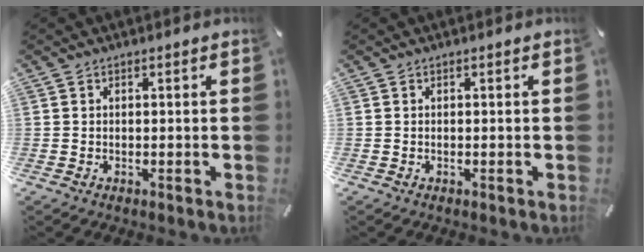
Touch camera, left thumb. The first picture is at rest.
{"total": 0.0}